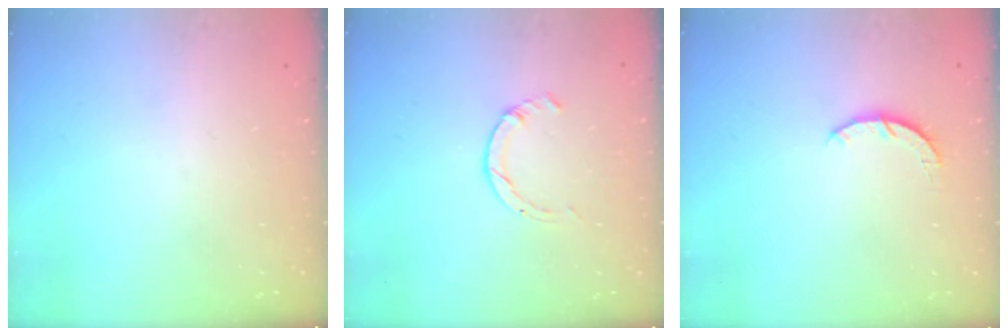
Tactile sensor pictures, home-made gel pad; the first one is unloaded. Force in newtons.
{"total": 1.4, "press": 1.4, "slide": 0.2}
{"total": 3.0, "press": 3.0, "slide": 0.4}